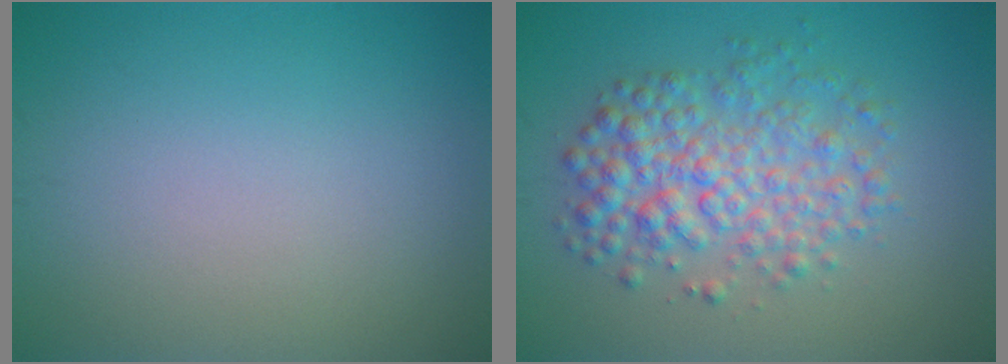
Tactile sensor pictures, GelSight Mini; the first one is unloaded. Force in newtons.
{"total": 5.2, "press": 5.2, "slide": 0.0}